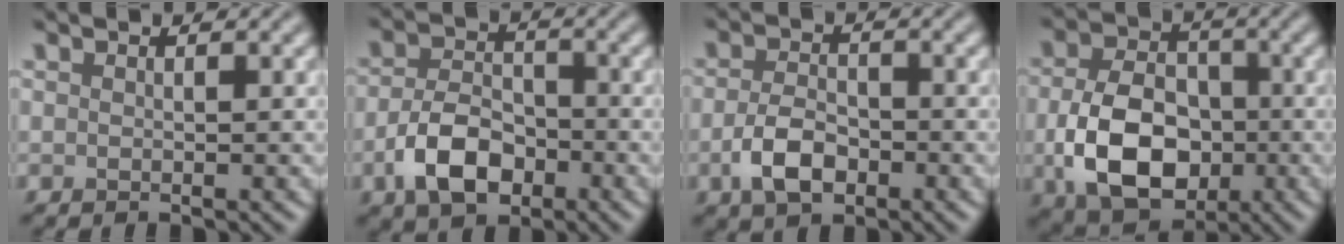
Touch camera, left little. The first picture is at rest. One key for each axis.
{"total": 5.6, "fx": -2.6, "fy": 3.4, "fz": 3.6, "tx": -0.070, "ty": -0.002, "tz": -0.051}
{"total": 3.9, "fx": -1.7, "fy": 2.3, "fz": 2.7, "tx": -0.059, "ty": -0.002, "tz": -0.037}
{"total": 9.6, "fx": -2.1, "fy": 6.7, "fz": 6.6, "tx": -0.142, "ty": -0.016, "tz": -0.035}